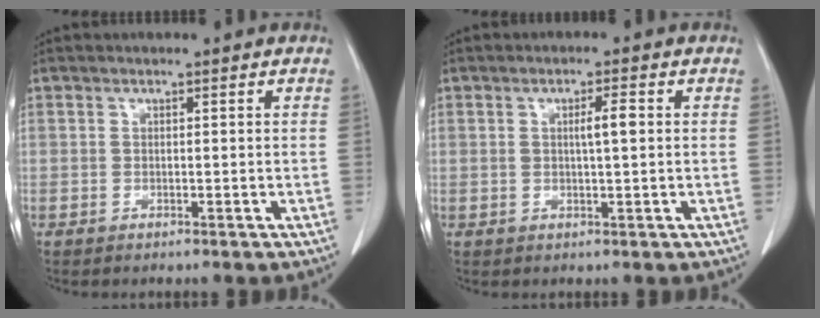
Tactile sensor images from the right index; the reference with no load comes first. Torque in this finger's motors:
{"motor_torque": [0.12, 0.06, 0.07, 0.04]}